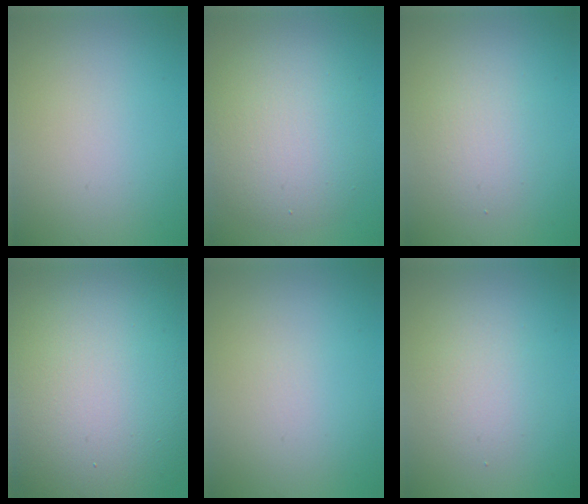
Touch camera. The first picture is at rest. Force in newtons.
{"total": 5.9, "press": 5.9, "slide": 0.6}
{"total": 2.3, "press": 2.3, "slide": 0.2}
{"total": 18.4, "press": 18.3, "slide": 1.2}
{"total": 0.0}
{"total": 2.3, "press": 2.3, "slide": 0.2}